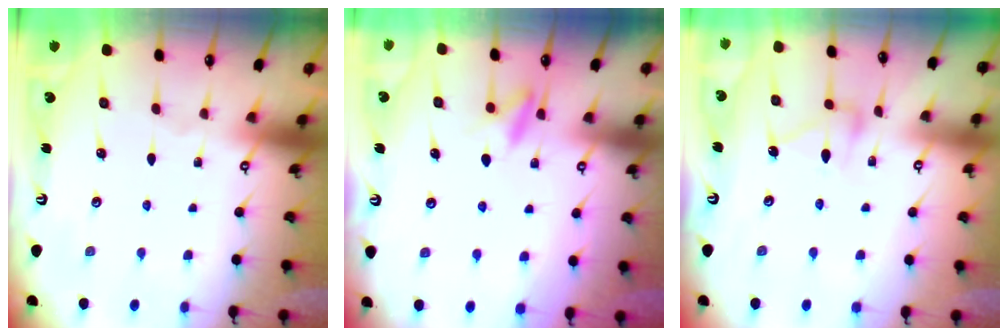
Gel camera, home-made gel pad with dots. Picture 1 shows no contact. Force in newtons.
{"total": 8.0, "press": 7.9, "slide": 1.0}
{"total": 10.4, "press": 10.4, "slide": 0.5}